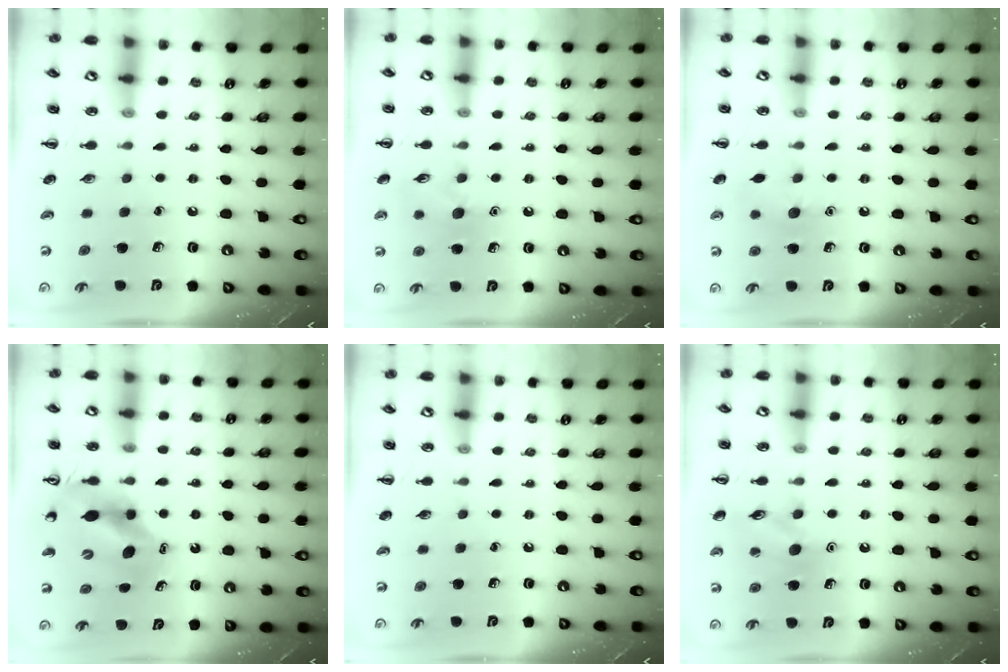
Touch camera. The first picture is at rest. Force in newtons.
{"total": 8.1, "press": 8.0, "slide": 1.2}
{"total": 6.2, "press": 6.0, "slide": 1.5}
{"total": 10.7, "press": 10.2, "slide": 3.1}
{"total": 0.0}
{"total": 10.1, "press": 10.0, "slide": 1.3}